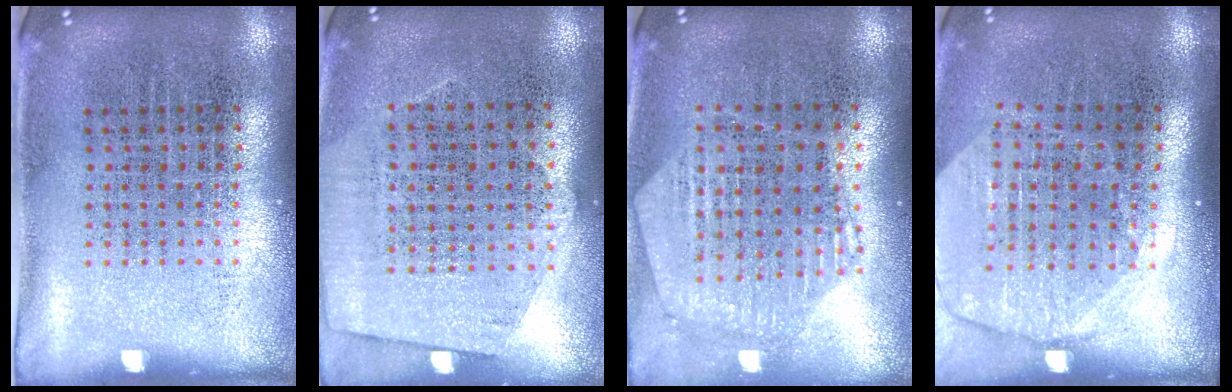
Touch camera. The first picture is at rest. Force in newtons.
{"total": 1.2, "press": 1.0, "slide": 0.7}
{"total": 1.1, "press": 1.1, "slide": 0.3}
{"total": 2.1, "press": 1.8, "slide": 0.9}